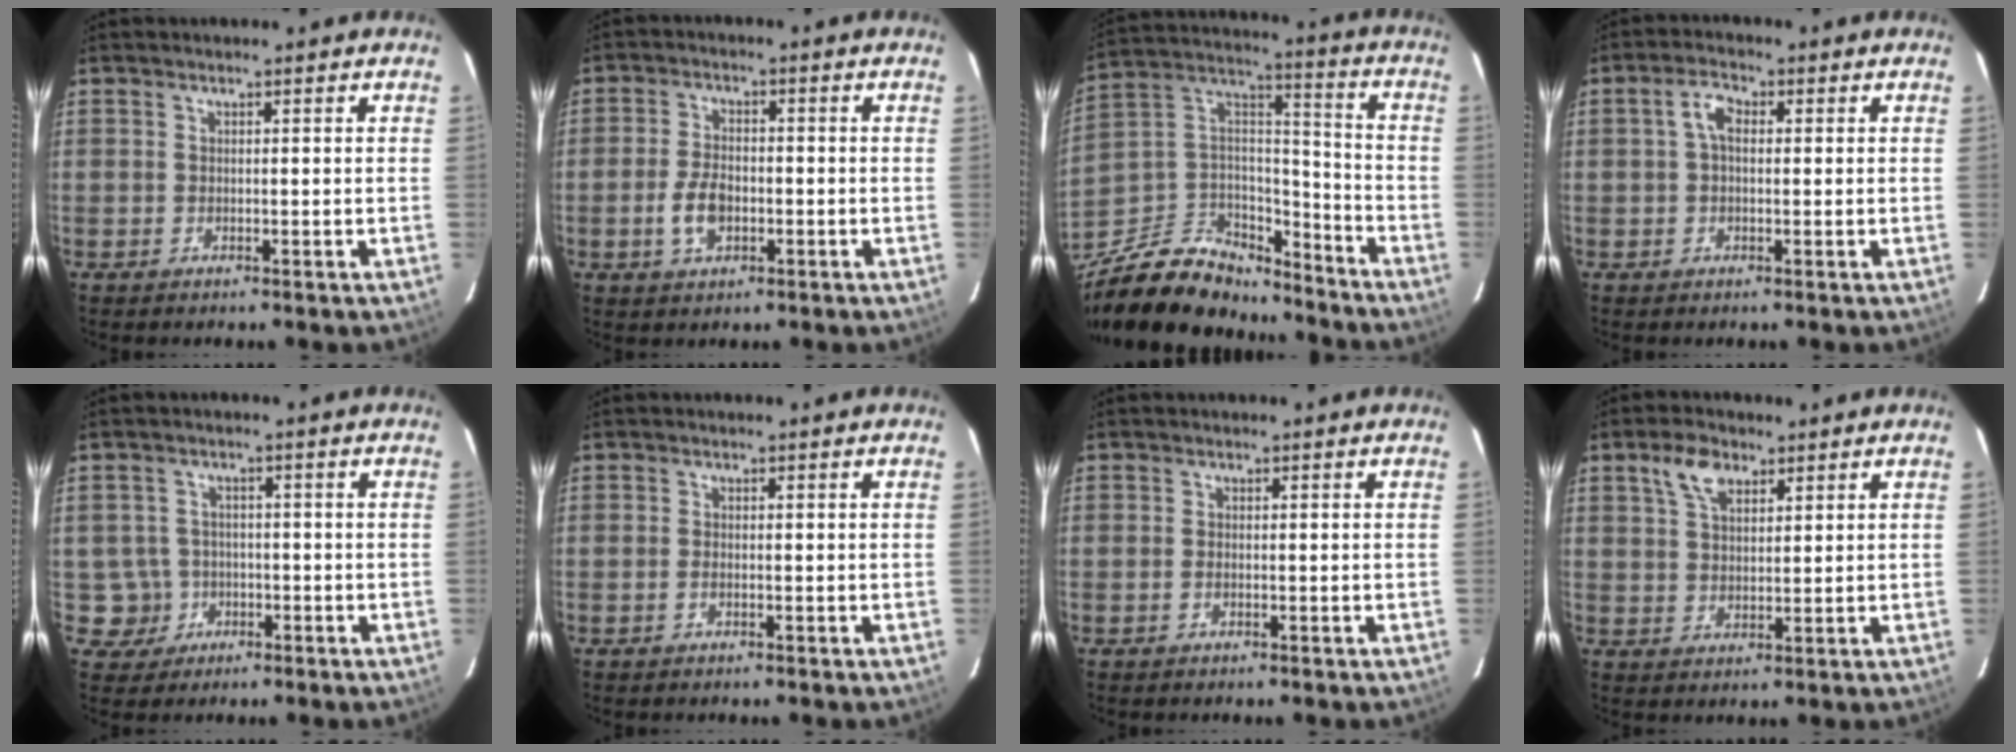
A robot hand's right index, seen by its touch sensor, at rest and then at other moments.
{"total": 5.9, "force": [-1.8, 3.4, 4.5], "torque": [-0.097, 0.003, -0.030]}
{"total": 24.4, "force": [-18.1, 11.9, 11.4], "torque": [-0.266, 0.037, -0.294]}
{"total": 3.4, "force": [0.4, 2.0, 2.7], "torque": [-0.052, 0.014, 0.007]}
{"total": 4.8, "force": [-1.3, 4.7, 0.1], "torque": [-0.010, 0.023, -0.017]}
{"total": 0.9, "force": [-0.4, 0.4, 0.7], "torque": [-0.017, 0.000, -0.008]}
{"total": 0.8, "force": [-0.3, 0.4, 0.6], "torque": [-0.014, 0.000, -0.007]}
{"total": 5.8, "force": [3.3, 3.2, 3.6], "torque": [-0.066, 0.015, 0.061]}